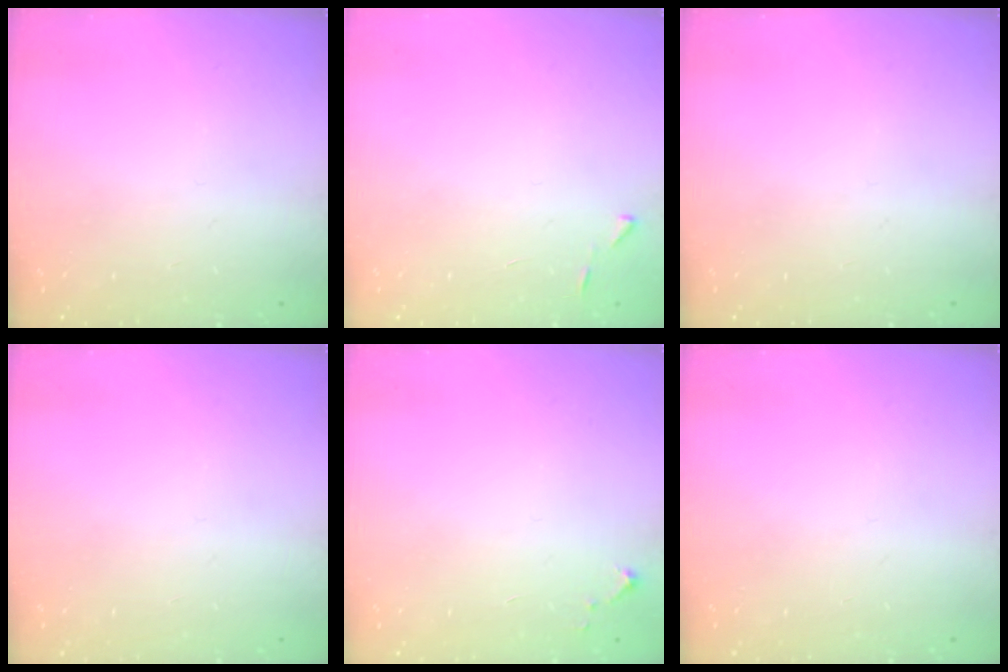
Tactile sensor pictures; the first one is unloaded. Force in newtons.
{"total": 2.7, "press": 2.7, "slide": 0.3}
{"total": 0.0}
{"total": 0.0}
{"total": 3.5, "press": 3.5, "slide": 0.3}
{"total": 0.0}